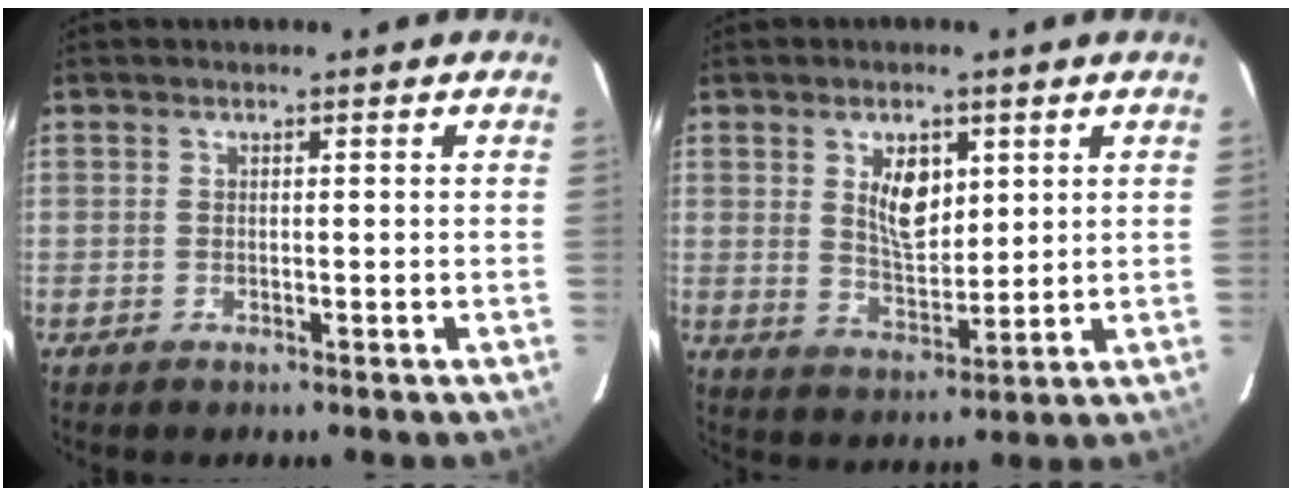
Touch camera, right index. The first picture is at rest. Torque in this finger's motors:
{"motor_torque": [0.77, 0.32, 0.17, 0.10]}